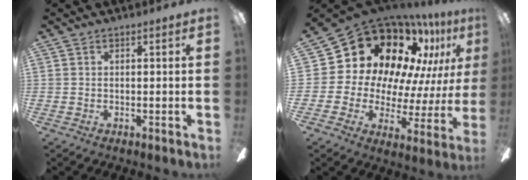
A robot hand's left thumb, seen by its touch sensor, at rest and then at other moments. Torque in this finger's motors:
{"motor_torque": [1.00, 3.27, 1.40, -1.37, 0.04]}